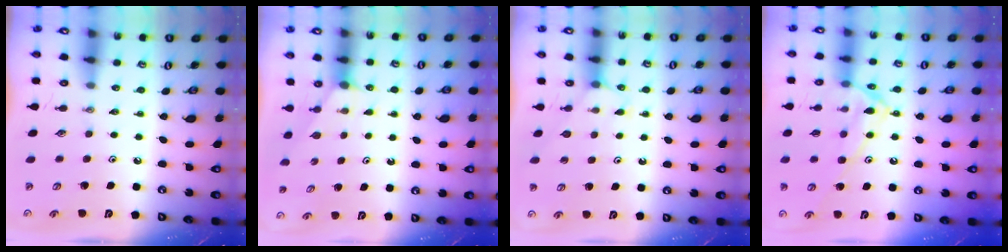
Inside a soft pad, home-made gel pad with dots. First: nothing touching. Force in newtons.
{"total": 1.0, "press": 1.0, "slide": 0.2}
{"total": 6.4, "press": 6.4, "slide": 0.5}
{"total": 15.4, "press": 15.3, "slide": 1.1}